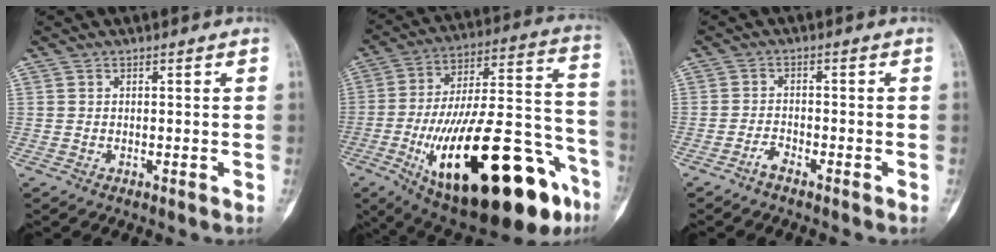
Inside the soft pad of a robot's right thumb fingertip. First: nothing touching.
{"total": 36.0, "force": [-16.2, 12.6, 29.6], "torque": [-0.421, 0.063, -0.241]}
{"total": 2.2, "force": [-1.8, 0.5, 1.1], "torque": [-0.026, 0.012, -0.039]}